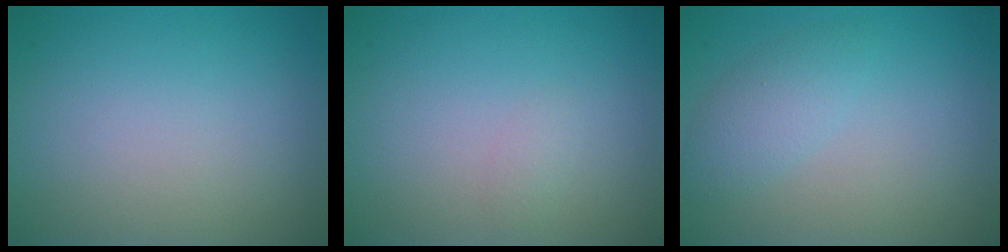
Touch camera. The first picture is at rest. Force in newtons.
{"total": 0.7, "press": 0.7, "slide": 0.1}
{"total": 2.3, "press": 2.3, "slide": 0.1}